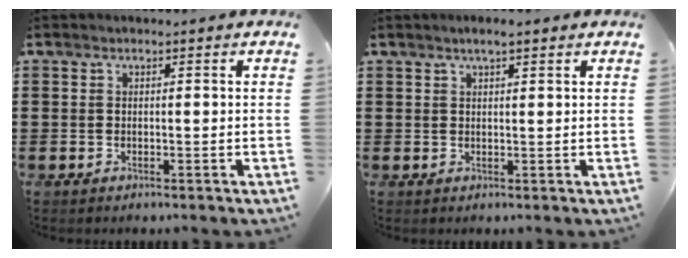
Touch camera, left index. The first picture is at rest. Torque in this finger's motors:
{"motor_torque": [1.09, 1.05, 0.28, 0.02]}